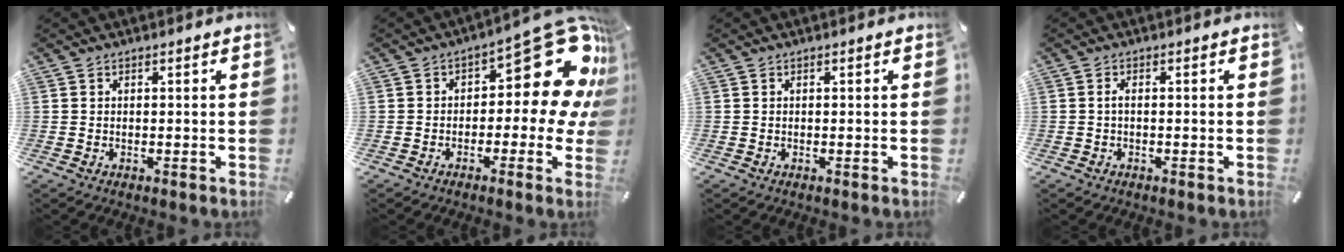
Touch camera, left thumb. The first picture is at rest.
{"total": 19.3, "force": [7.2, 9.3, 15.4], "torque": [-0.173, -0.057, 0.121]}
{"total": 0.0}
{"total": 1.3, "force": [-0.4, 0.5, 1.1], "torque": [-0.023, 0.002, -0.008]}